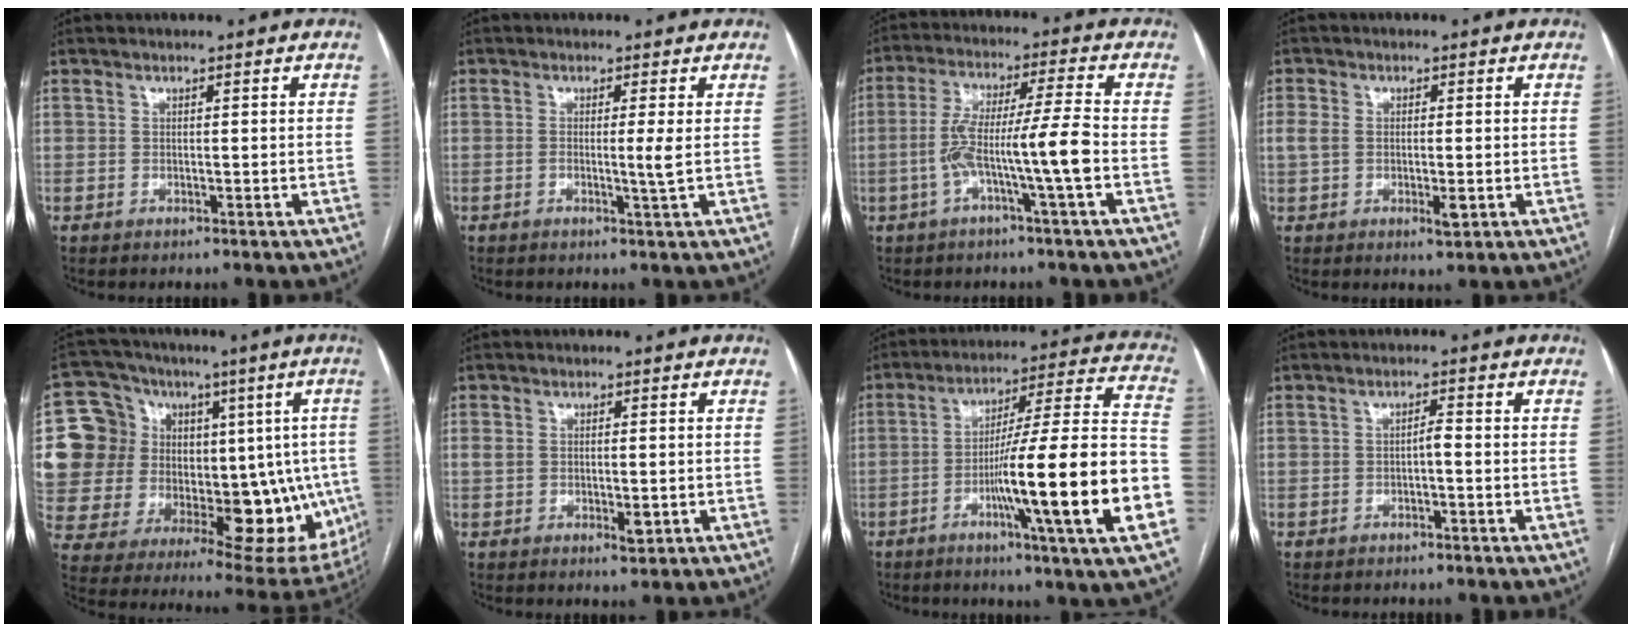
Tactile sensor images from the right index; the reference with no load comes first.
{"total": 2.1, "force": [-0.1, -0.7, 2.0], "torque": [-0.032, -0.005, -0.003]}
{"total": 9.7, "force": [-2.8, -0.7, 9.2], "torque": [-0.182, 0.016, -0.052]}
{"total": 4.7, "force": [-0.5, 2.3, 4.1], "torque": [-0.083, 0.003, -0.005]}
{"total": 26.0, "force": [-0.4, 15.8, 20.7], "torque": [-0.319, 0.060, 0.013]}
{"total": 3.4, "force": [-0.2, 1.7, 3.0], "torque": [-0.056, 0.003, 0.004]}
{"total": 22.4, "force": [-6.7, -0.7, 21.3], "torque": [-0.285, -0.002, -0.110]}
{"total": 1.5, "force": [-0.5, 0.3, 1.4], "torque": [-0.020, 0.003, -0.009]}